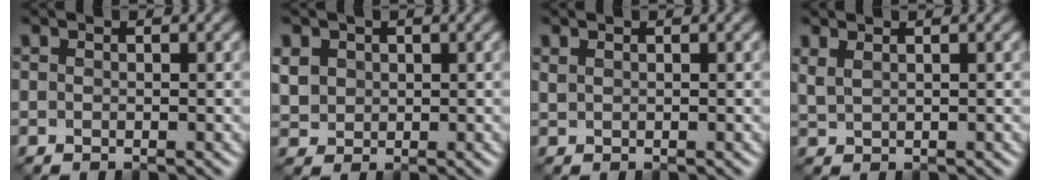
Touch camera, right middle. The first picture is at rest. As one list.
[{"total": 2.4, "force": [0.8, 2.1, 0.9], "torque": [-0.029, -0.003, 0.019]}, {"total": 0.7, "force": [0.6, 0.2, 0.3], "torque": [-0.010, 0.002, 0.015]}, {"total": 1.9, "force": [1.3, 0.8, 1.2], "torque": [-0.021, 0.001, 0.024]}]